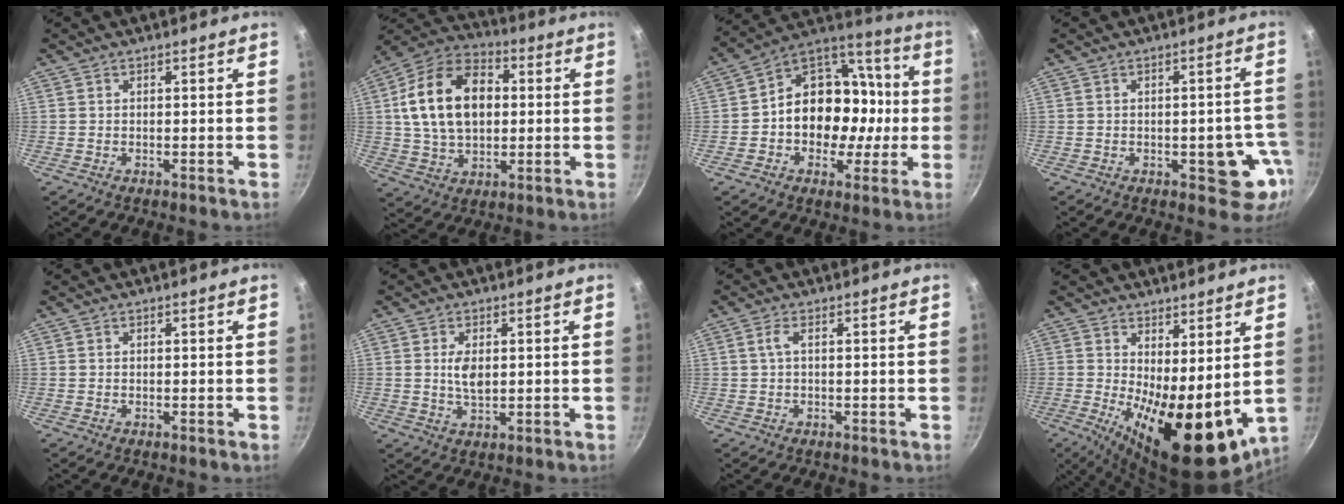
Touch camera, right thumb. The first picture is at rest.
{"total": 18.3, "force": [2.5, 12.3, 13.4], "torque": [-0.209, 0.020, 0.032]}
{"total": 18.4, "force": [-2.1, 14.5, 11.1], "torque": [-0.129, 0.055, -0.042]}
{"total": 8.4, "force": [-2.7, 4.2, 6.8], "torque": [-0.025, 0.017, -0.032]}
{"total": 0.0}
{"total": 4.3, "force": [0.6, 2.4, 3.5], "torque": [-0.061, -0.005, 0.013]}
{"total": 1.8, "force": [0.1, 0.5, 1.8], "torque": [-0.043, 0.005, 0.004]}
{"total": 16.1, "force": [0.8, 6.7, 14.7], "torque": [-0.185, -0.026, 0.026]}